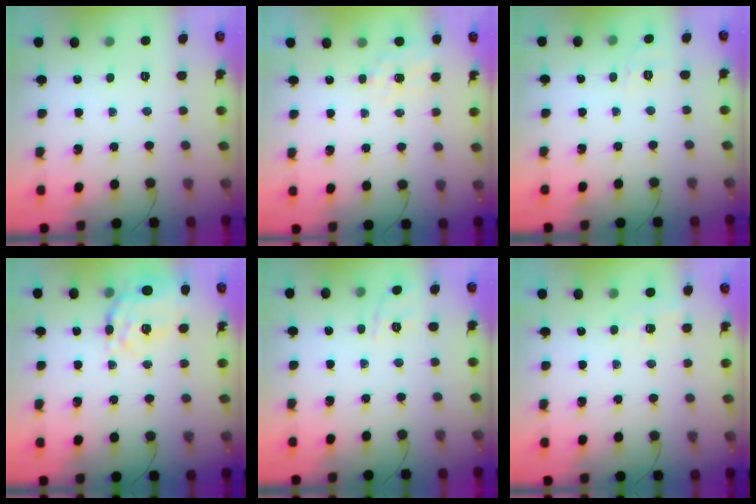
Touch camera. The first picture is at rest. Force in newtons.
{"total": 6.5, "press": 6.3, "slide": 1.5}
{"total": 3.8, "press": 3.3, "slide": 1.9}
{"total": 13.0, "press": 12.3, "slide": 4.2}
{"total": 1.7, "press": 0.1, "slide": 1.7}
{"total": 1.4, "press": 0.5, "slide": 1.3}